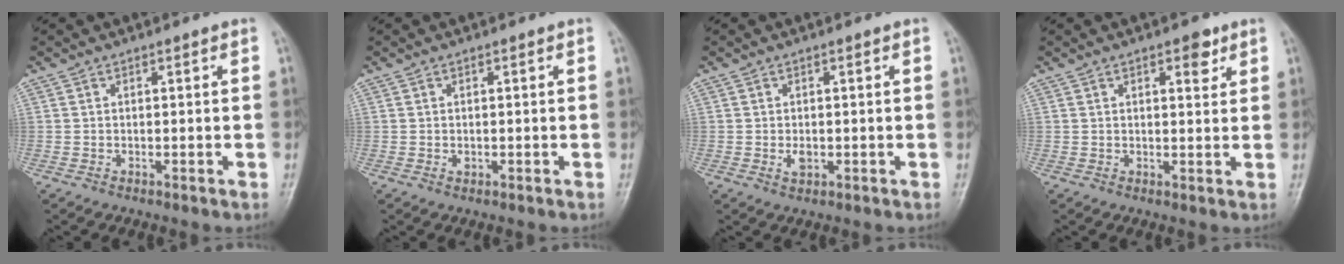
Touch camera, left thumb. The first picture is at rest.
{"total": 0.8, "force": [-0.1, 0.6, 0.6], "torque": [-0.006, 0.003, 0.000]}
{"total": 2.2, "force": [-0.3, 1.4, 1.7], "torque": [-0.026, -0.001, -0.004]}
{"total": 3.6, "force": [2.0, 1.5, 2.6], "torque": [-0.022, -0.008, 0.025]}